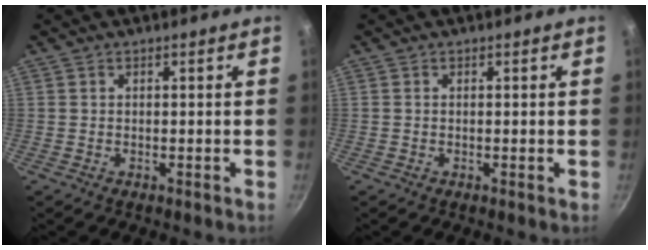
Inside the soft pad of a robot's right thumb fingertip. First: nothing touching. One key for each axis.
{"total": 0.0}